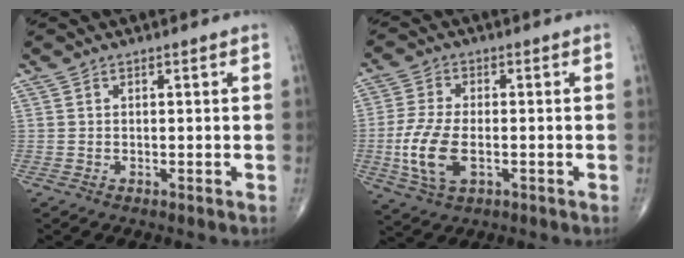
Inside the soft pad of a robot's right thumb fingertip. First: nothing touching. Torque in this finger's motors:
{"motor_torque": [-0.37, 0.53, 0.50, 0.53, 0.27]}